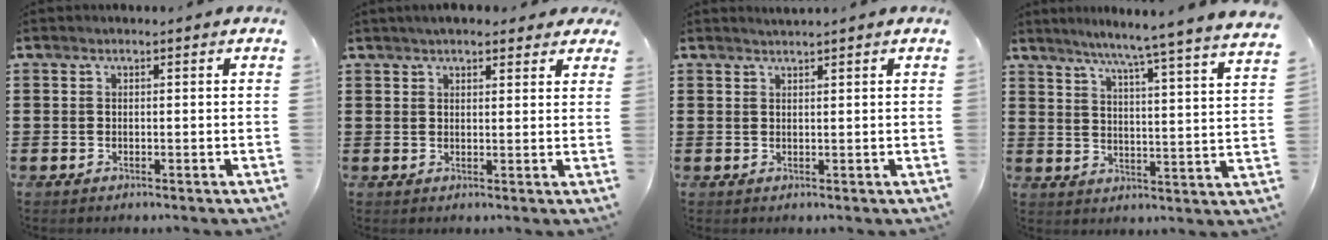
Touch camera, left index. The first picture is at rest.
{"total": 3.4, "force": [2.9, 1.0, 1.5], "torque": [-0.037, 0.005, 0.053]}
{"total": 0.9, "force": [0.9, -0.2, 0.2], "torque": [-0.003, -0.001, 0.018]}
{"total": 5.9, "force": [5.0, -1.7, 2.6], "torque": [-0.072, -0.047, 0.077]}